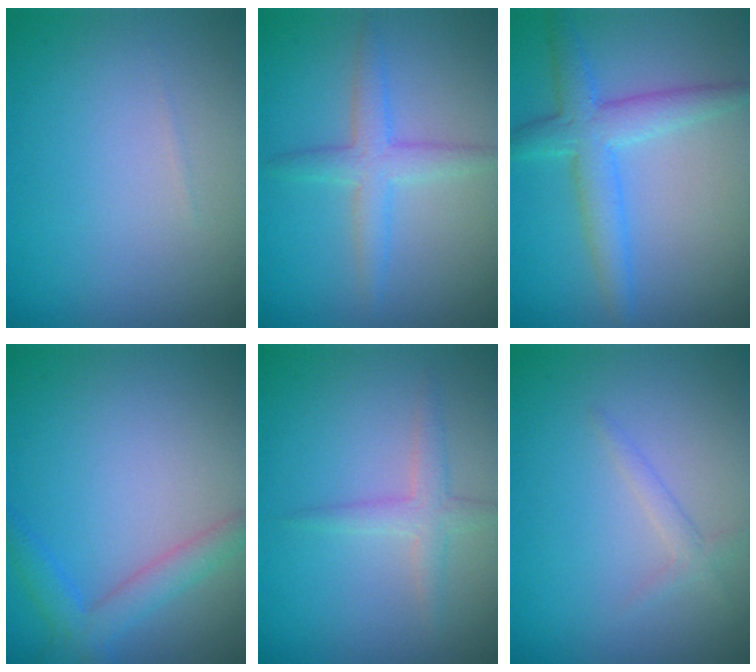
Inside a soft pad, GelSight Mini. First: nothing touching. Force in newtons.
{"total": 2.9, "press": 2.9, "slide": 0.1}
{"total": 4.2, "press": 4.2, "slide": 0.2}
{"total": 2.7, "press": 2.7, "slide": 0.2}
{"total": 1.9, "press": 1.9, "slide": 0.1}
{"total": 1.1, "press": 1.1, "slide": 0.1}